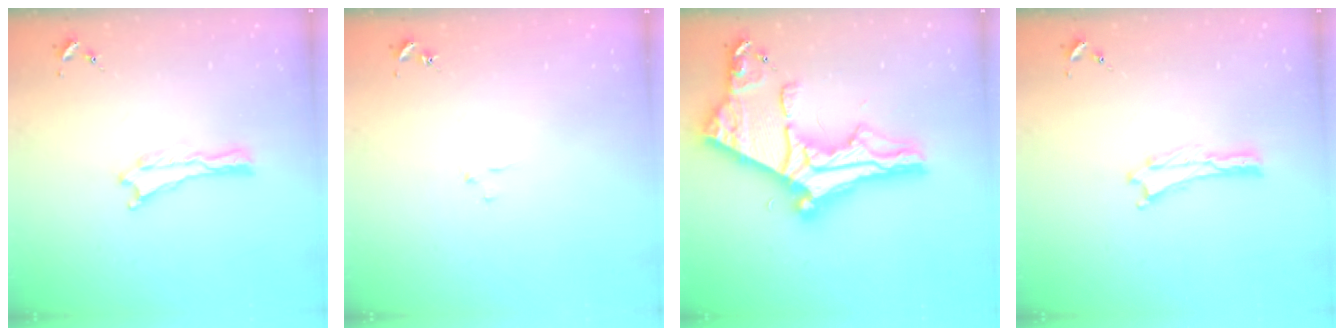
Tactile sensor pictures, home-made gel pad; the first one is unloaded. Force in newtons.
{"total": 1.9, "press": 1.9, "slide": 0.2}
{"total": 14.3, "press": 14.3, "slide": 1.2}
{"total": 0.0}